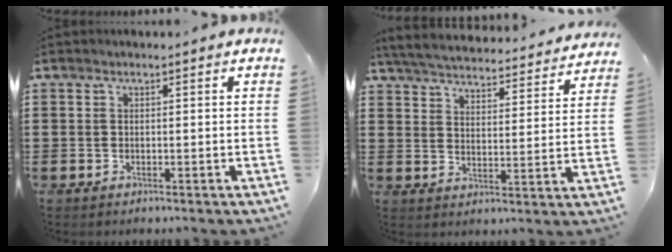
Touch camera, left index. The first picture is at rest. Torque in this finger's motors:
{"motor_torque": [1.33, -0.81, 0.42, 0.09]}